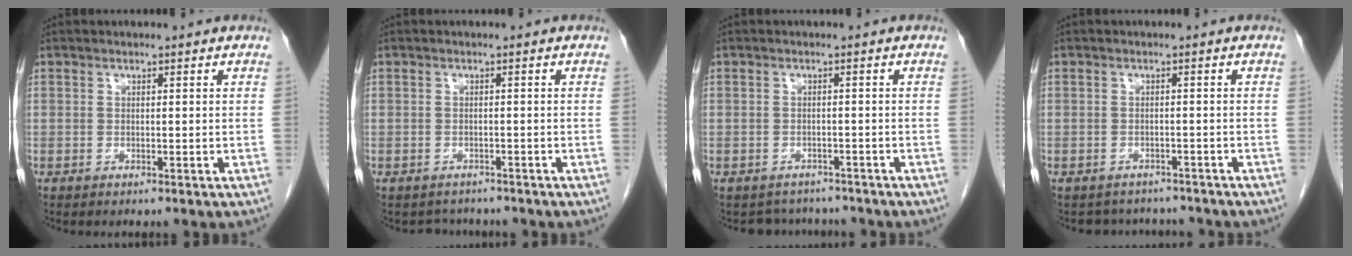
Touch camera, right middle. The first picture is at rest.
{"total": 2.7, "force": [-2.5, 1.2, -0.2], "torque": [-0.003, 0.000, -0.037]}
{"total": 4.5, "force": [-4.1, 1.8, -0.2], "torque": [0.003, 0.008, -0.053]}
{"total": 5.8, "force": [-5.4, 2.2, 0.2], "torque": [0.000, 0.012, -0.064]}